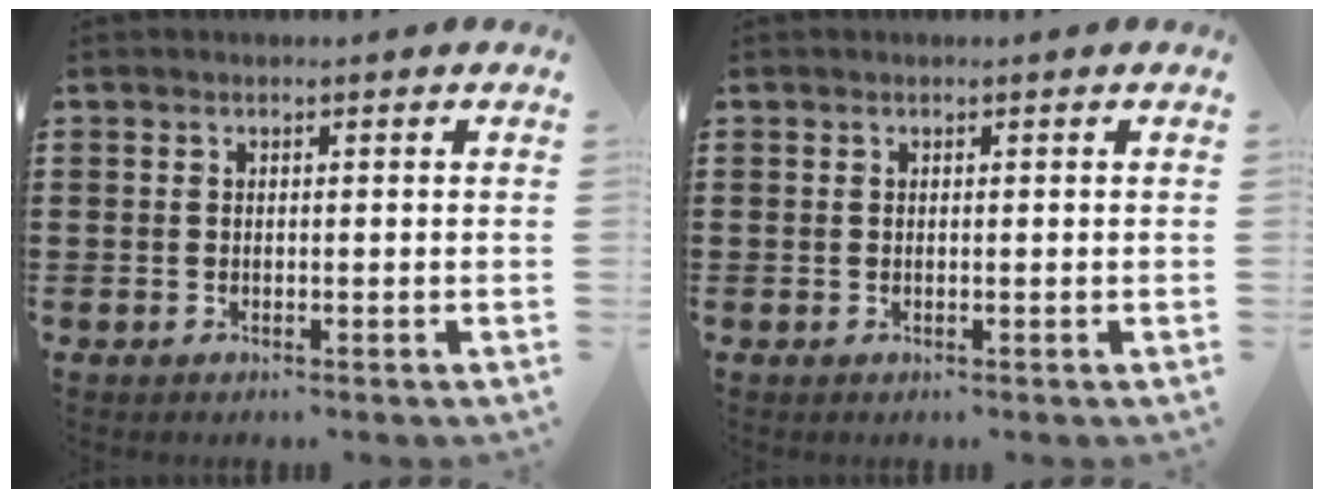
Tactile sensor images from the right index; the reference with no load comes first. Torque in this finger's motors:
{"motor_torque": [-0.72, 0.72, 0.00, 0.00]}